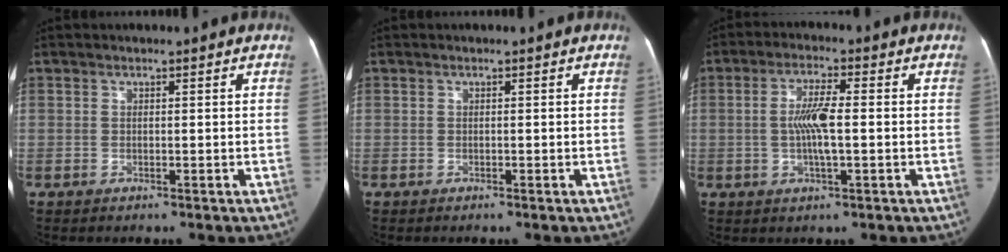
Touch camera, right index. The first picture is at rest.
{"total": 0.0}
{"total": 6.3, "force": [-0.3, 0.9, 6.2], "torque": [-0.124, 0.002, -0.008]}